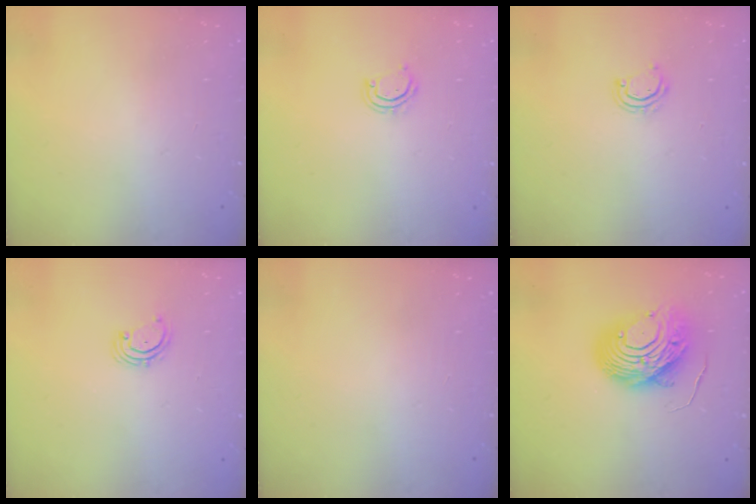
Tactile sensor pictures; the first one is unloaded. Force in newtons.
{"total": 3.7, "press": 3.6, "slide": 0.3}
{"total": 2.7, "press": 2.7, "slide": 0.2}
{"total": 2.3, "press": 2.3, "slide": 0.5}
{"total": 0.0}
{"total": 12.2, "press": 12.1, "slide": 1.4}